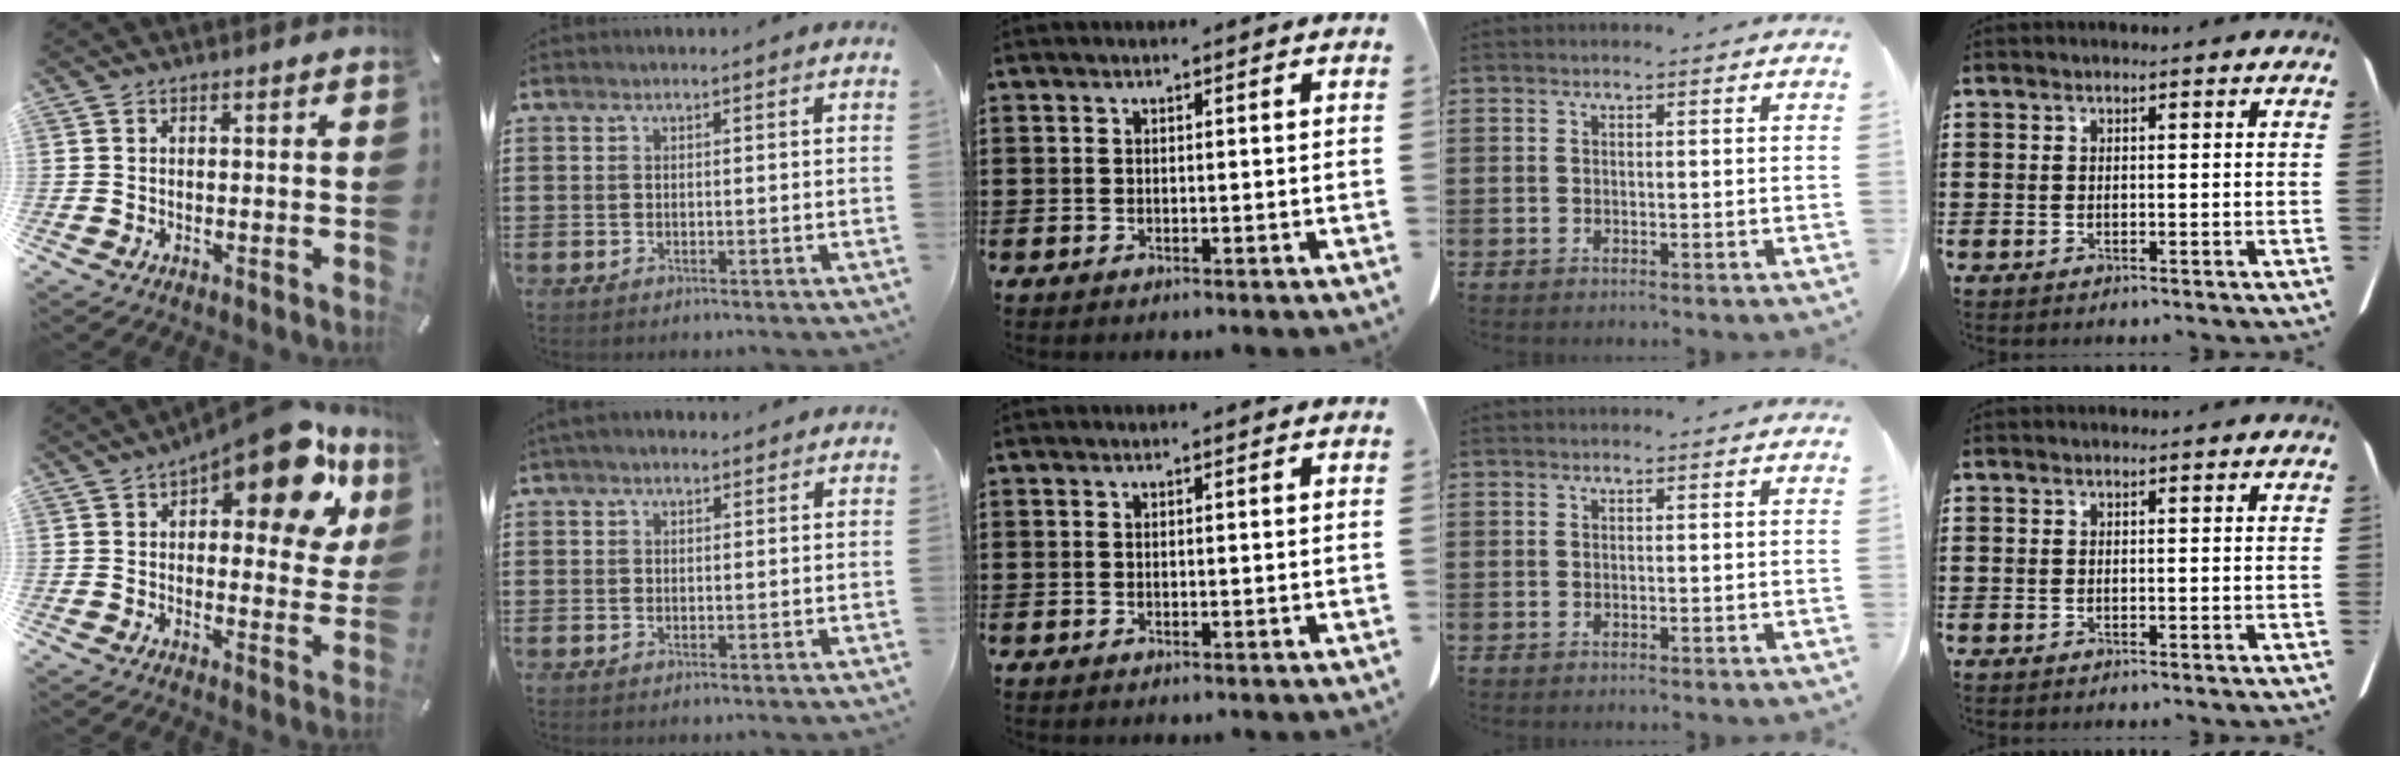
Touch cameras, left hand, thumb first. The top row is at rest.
{"thumb": {"total": 17.5, "force": [10.2, 7.1, 12.4], "torque": [-0.160, -0.062, 0.163]}, "index": {"total": 1.6, "force": [1.2, 0.8, 0.8], "torque": [-0.017, 0.006, 0.023]}}